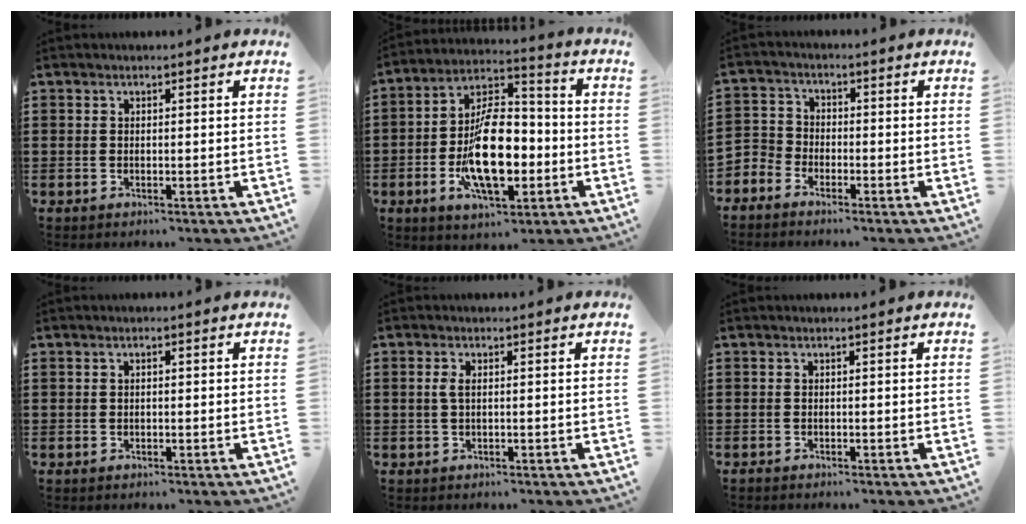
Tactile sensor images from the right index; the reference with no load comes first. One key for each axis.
{"total": 14.8, "fx": -3.6, "fy": 7.2, "fz": 12.4, "tx": -0.236, "ty": -0.003, "tz": -0.063}
{"total": 3.1, "fx": -2.8, "fy": 1.4, "fz": -0.1, "tx": -0.019, "ty": 0.002, "tz": -0.065}
{"total": 0.6, "fx": 0.0, "fy": 0.3, "fz": 0.5, "tx": -0.012, "ty": 0.000, "tz": 0.000}
{"total": 1.7, "fx": 0.2, "fy": 0.6, "fz": 1.6, "tx": -0.032, "ty": 0.004, "tz": 0.001}
{"total": 0.5, "fx": -0.5, "fy": 0.0, "fz": 0.0, "tx": -0.001, "ty": -0.001, "tz": -0.011}